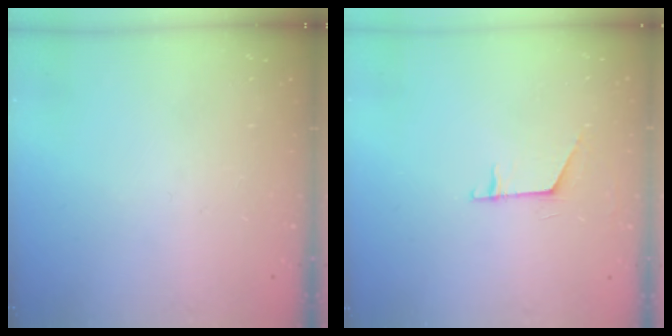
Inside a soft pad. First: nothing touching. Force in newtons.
{"total": 6.1, "press": 6.1, "slide": 0.5}